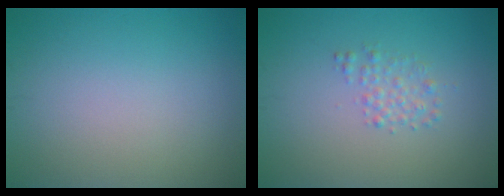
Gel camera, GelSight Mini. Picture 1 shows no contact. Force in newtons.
{"total": 1.5, "press": 1.5, "slide": 0.0}